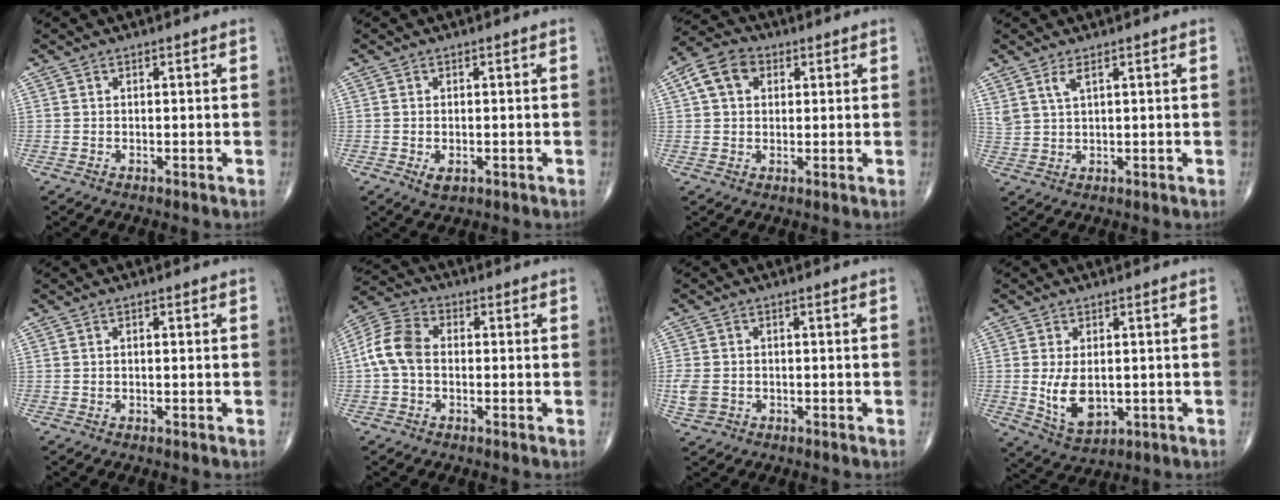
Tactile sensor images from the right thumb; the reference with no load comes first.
{"total": 2.3, "force": [-0.7, 1.4, 1.8], "torque": [-0.026, 0.000, -0.006]}
{"total": 7.5, "force": [2.2, 5.6, 4.4], "torque": [-0.071, 0.012, 0.032]}
{"total": 3.0, "force": [1.8, 0.9, 2.2], "torque": [-0.049, -0.008, 0.043]}
{"total": 0.5, "force": [0.1, 0.2, 0.5], "torque": [-0.011, 0.000, 0.001]}
{"total": 8.6, "force": [-0.5, 5.9, 6.2], "torque": [-0.127, 0.026, -0.021]}
{"total": 4.4, "force": [-1.0, 3.5, 2.4], "torque": [-0.058, 0.005, -0.015]}
{"total": 7.9, "force": [-0.4, 4.8, 6.3], "torque": [-0.099, -0.015, 0.008]}